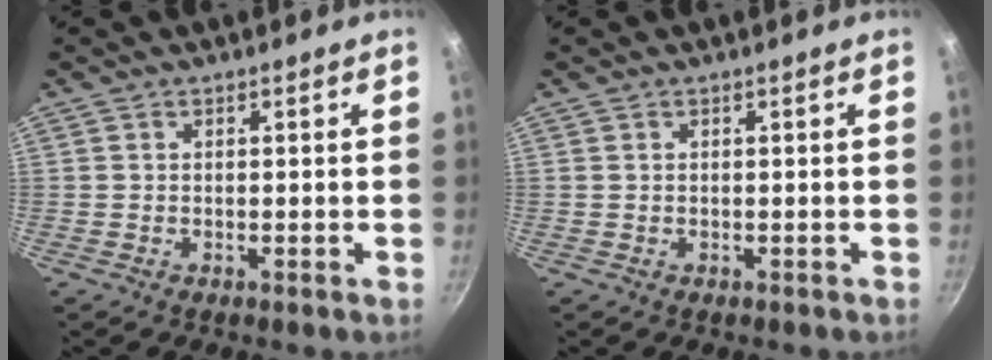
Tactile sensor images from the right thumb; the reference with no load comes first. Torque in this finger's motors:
{"motor_torque": [-0.45, 0.45, 0.22, 0.02, 0.05]}